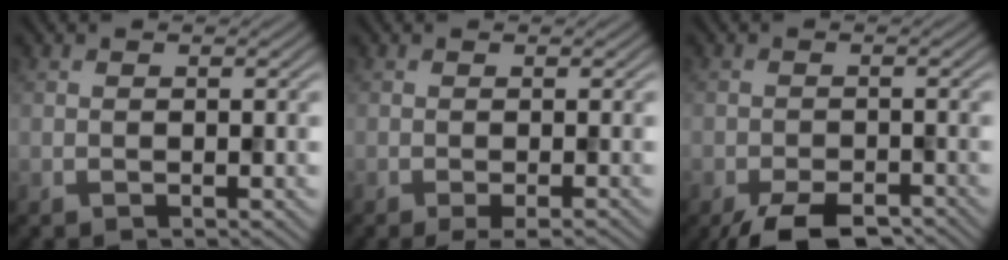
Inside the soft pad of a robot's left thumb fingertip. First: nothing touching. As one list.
[{"total": 2.5, "force": [-1.7, 0.4, 1.9], "torque": [-0.031, 0.001, -0.027]}, {"total": 6.3, "force": [-4.8, 2.3, 3.4], "torque": [-0.049, -0.013, -0.080]}]